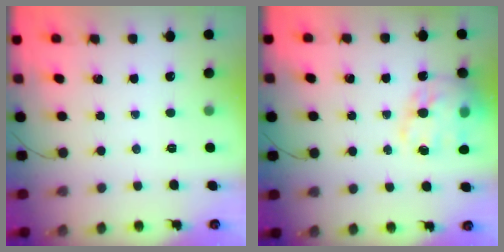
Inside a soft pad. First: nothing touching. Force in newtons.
{"total": 19.0, "press": 18.5, "slide": 4.2}